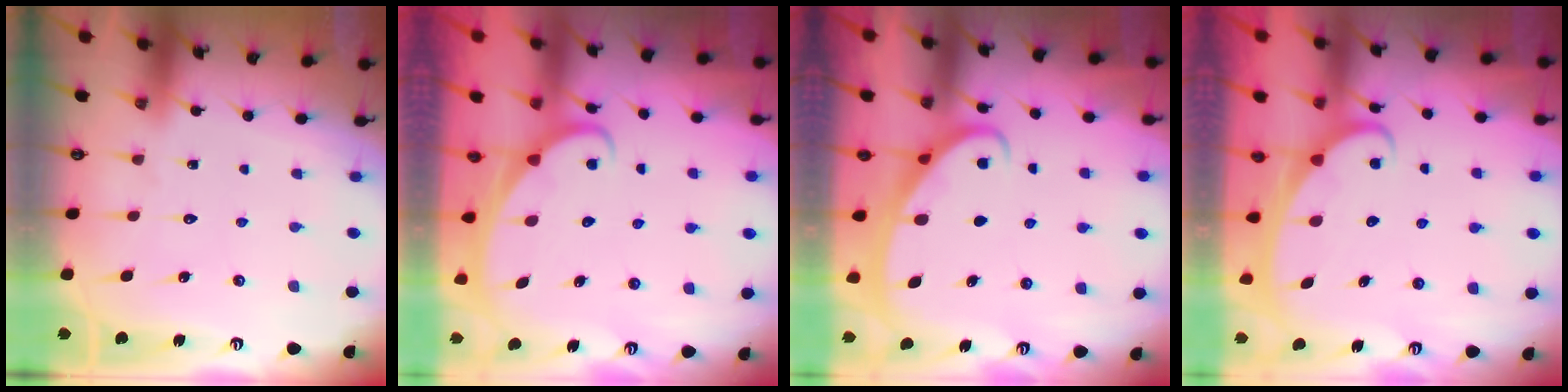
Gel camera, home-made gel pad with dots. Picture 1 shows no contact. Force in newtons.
{"total": 2.5, "press": 2.5, "slide": 0.3}
{"total": 2.6, "press": 2.6, "slide": 0.3}
{"total": 2.5, "press": 2.5, "slide": 0.3}